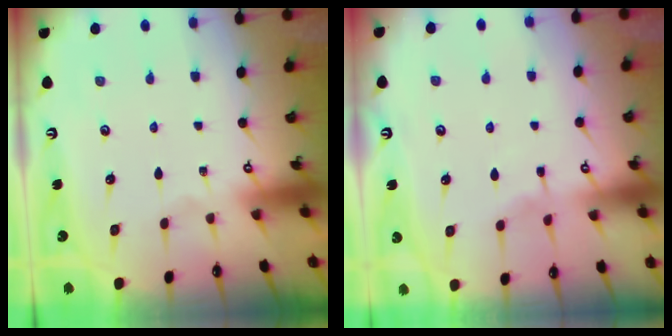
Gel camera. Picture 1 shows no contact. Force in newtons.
{"total": 3.5, "press": 3.5, "slide": 0.5}